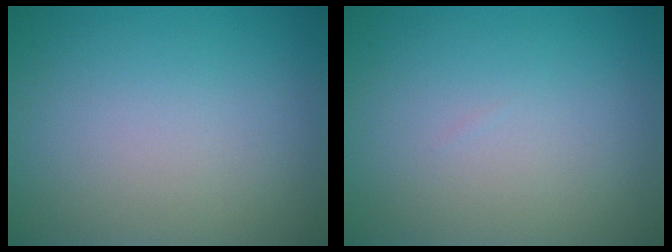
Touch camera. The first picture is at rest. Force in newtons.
{"total": 0.0}